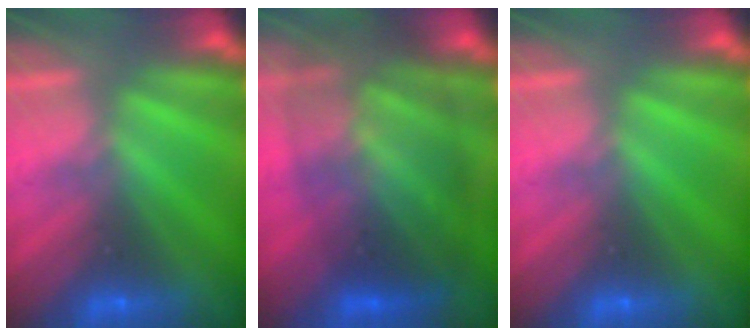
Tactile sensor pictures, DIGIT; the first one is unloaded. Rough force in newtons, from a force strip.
{"total": 7.8}
{"total": 0.0}